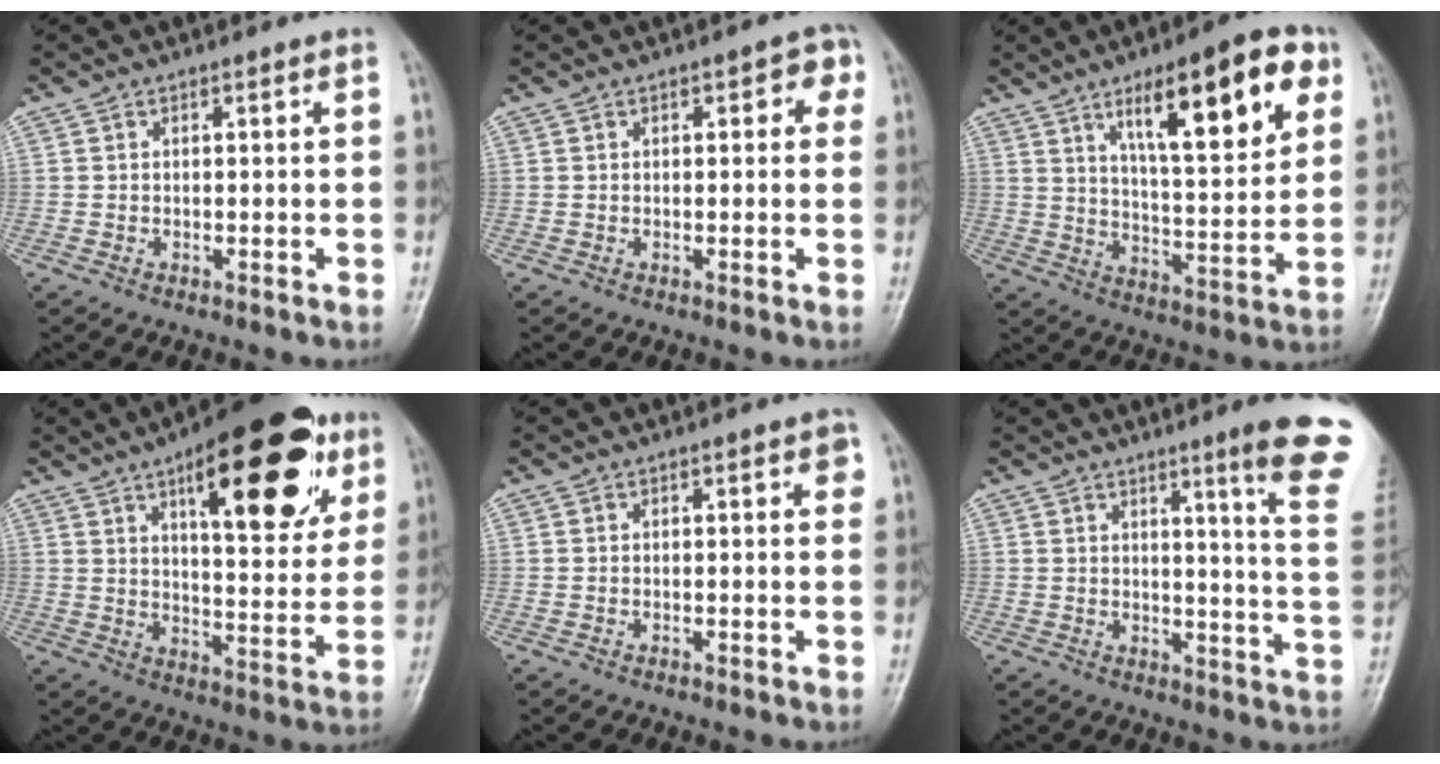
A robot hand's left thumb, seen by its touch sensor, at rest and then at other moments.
{"total": 3.6, "force": [1.2, 1.8, 2.9], "torque": [-0.015, 0.004, 0.005]}
{"total": 19.2, "force": [9.1, 5.9, 15.8], "torque": [-0.204, -0.030, 0.140]}
{"total": 23.7, "force": [11.5, 9.0, 18.7], "torque": [-0.227, -0.028, 0.165]}
{"total": 2.2, "force": [0.9, 0.8, 1.8], "torque": [-0.017, 0.000, 0.009]}
{"total": 14.3, "force": [8.7, 0.4, 11.4], "torque": [-0.125, -0.055, 0.094]}